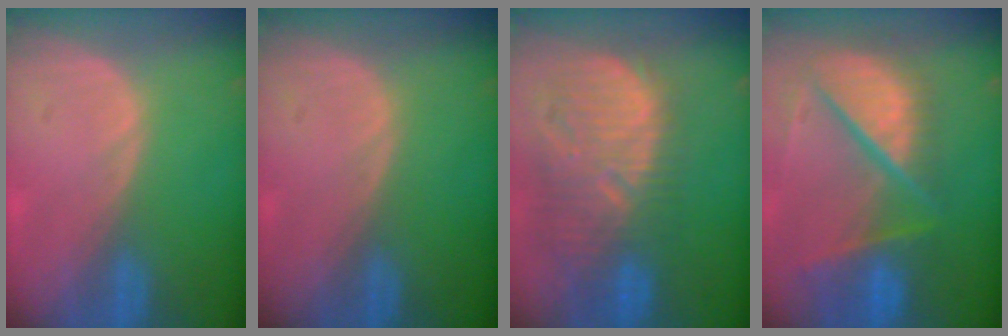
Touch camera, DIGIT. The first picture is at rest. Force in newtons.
{"total": 0.0}
{"total": 12.5, "press": 11.2, "slide": 5.6}
{"total": 11.5, "press": 9.6, "slide": 6.4}